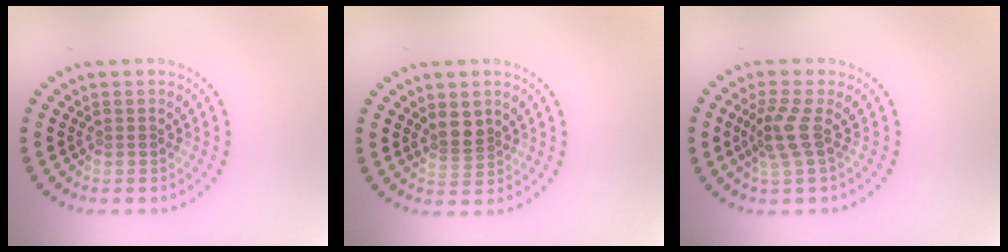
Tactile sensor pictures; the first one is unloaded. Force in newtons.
{"total": 2.1, "press": 1.7, "slide": 1.2}
{"total": 2.7, "press": 2.0, "slide": 1.8}